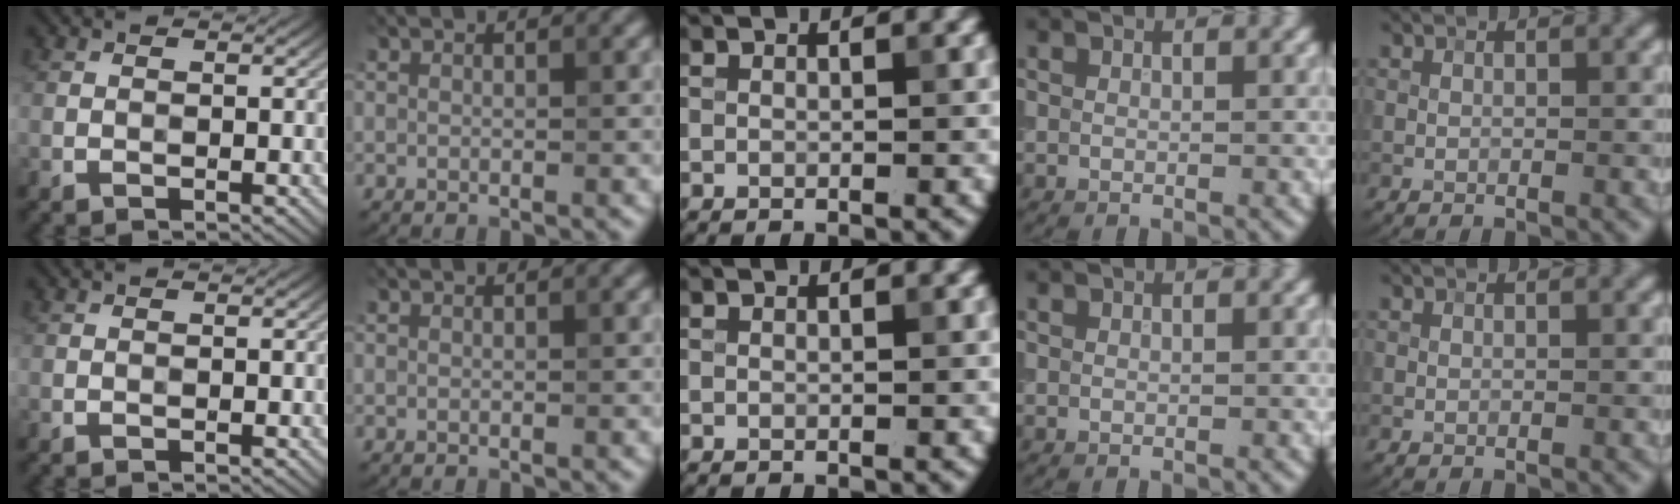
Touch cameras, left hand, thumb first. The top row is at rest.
{}